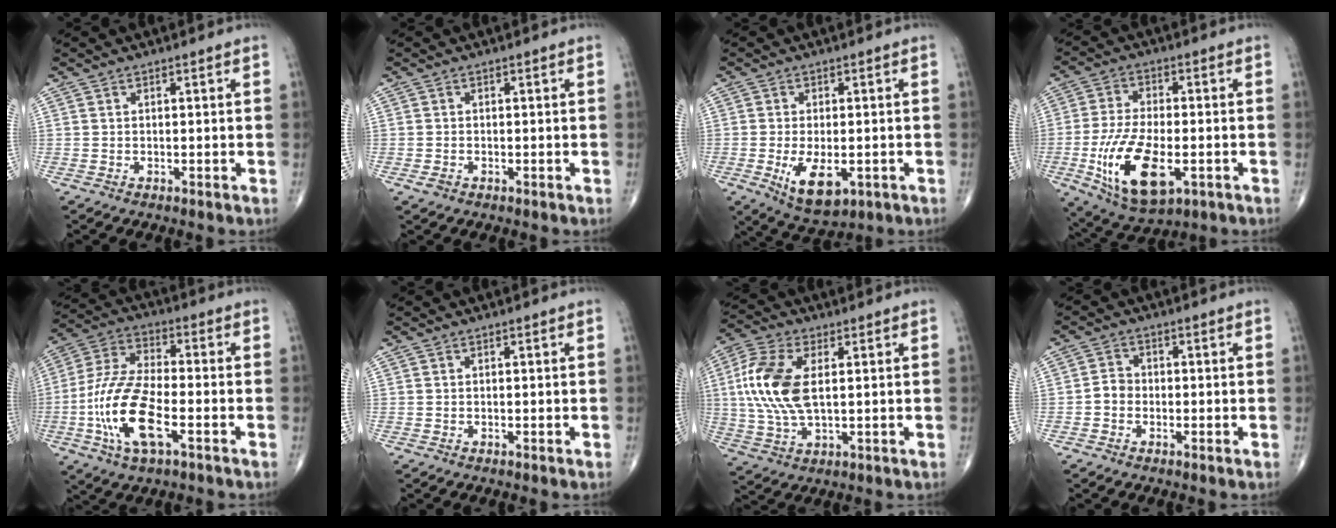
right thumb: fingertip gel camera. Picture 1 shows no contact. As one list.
[{"total": 1.2, "force": [-0.6, 0.9, 0.7], "torque": [-0.014, 0.003, -0.009]}, {"total": 8.6, "force": [-2.4, 4.4, 7.0], "torque": [-0.114, -0.012, -0.028]}, {"total": 16.0, "force": [-4.5, 7.6, 13.3], "torque": [-0.253, -0.001, -0.069]}, {"total": 15.6, "force": [-4.8, 6.2, 13.5], "torque": [-0.286, 0.019, -0.092]}, {"total": 0.0}, {"total": 13.3, "force": [1.8, 6.8, 11.3], "torque": [-0.255, 0.003, 0.036]}, {"total": 2.8, "force": [-0.9, 2.3, 1.2], "torque": [-0.012, 0.011, -0.024]}]